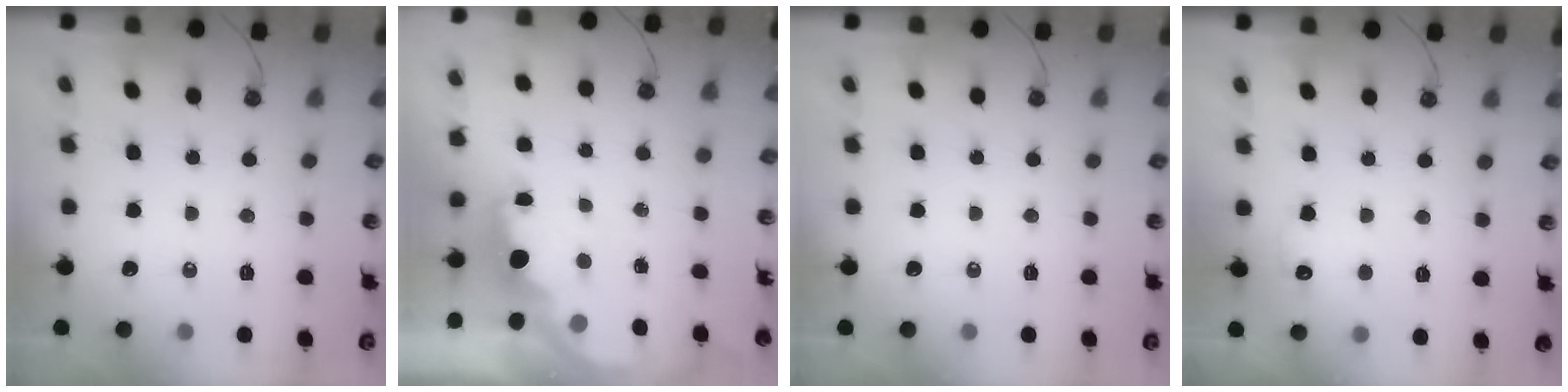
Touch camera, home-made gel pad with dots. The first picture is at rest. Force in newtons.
{"total": 2.2, "press": 2.1, "slide": 0.7}
{"total": 0.0}
{"total": 6.5, "press": 6.4, "slide": 1.1}